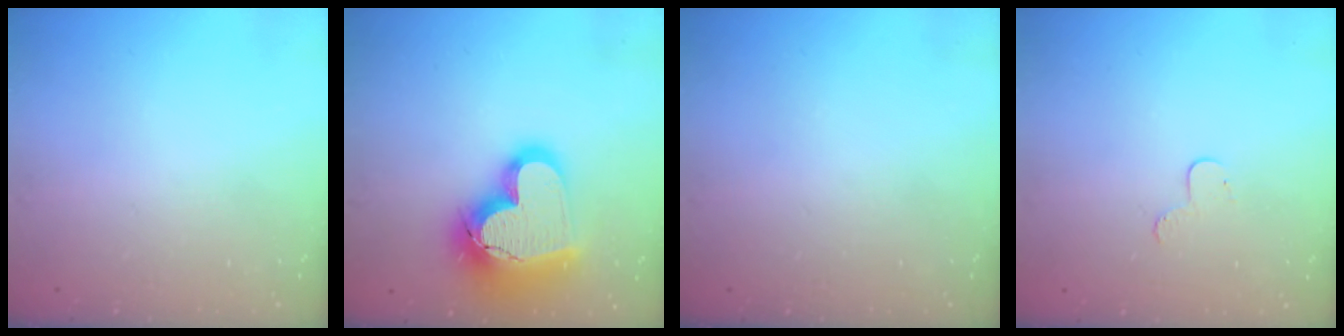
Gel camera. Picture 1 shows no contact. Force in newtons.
{"total": 21.8, "press": 21.7, "slide": 1.8}
{"total": 0.0}
{"total": 4.8, "press": 4.8, "slide": 0.5}